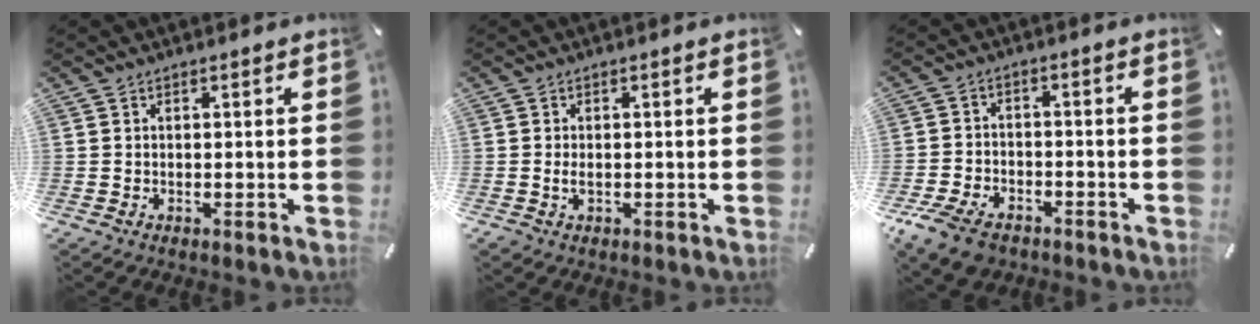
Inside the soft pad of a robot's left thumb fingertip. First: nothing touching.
{"total": 1.5, "force": [-0.2, 0.9, 1.1], "torque": [-0.030, -0.001, -0.008]}
{"total": 8.0, "force": [-5.0, 4.9, 3.8], "torque": [-0.084, 0.020, -0.093]}